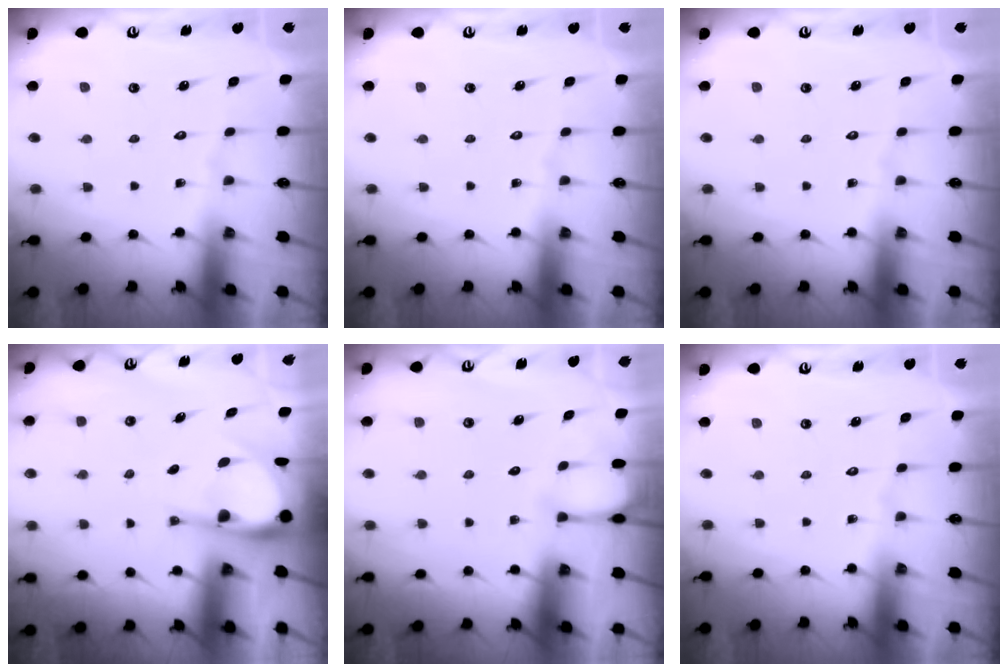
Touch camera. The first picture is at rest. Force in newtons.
{"total": 0.0}
{"total": 0.0}
{"total": 7.5, "press": 7.5, "slide": 0.9}
{"total": 2.8, "press": 2.8, "slide": 0.1}
{"total": 0.0}